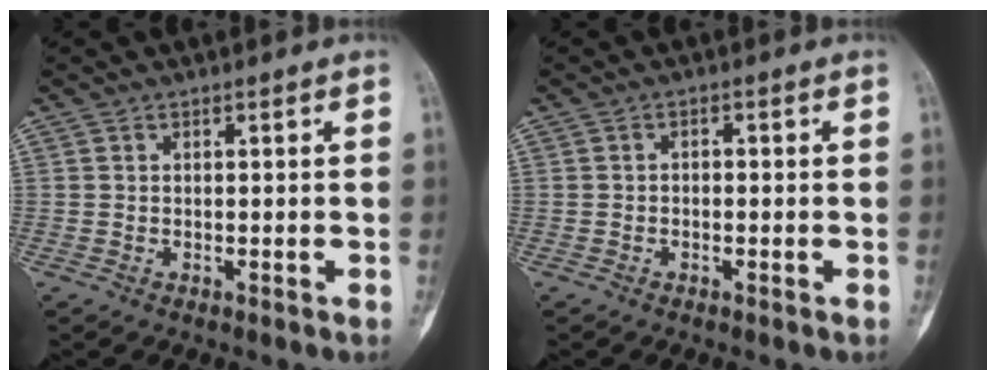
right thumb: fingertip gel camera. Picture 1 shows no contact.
{"total": 0.9, "force": [-0.3, 0.6, 0.6], "torque": [-0.005, 0.004, -0.008]}